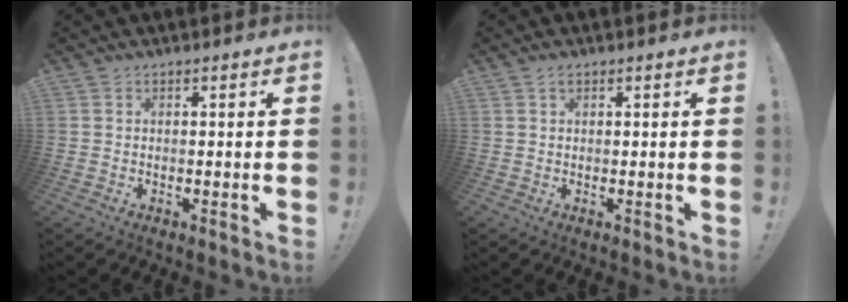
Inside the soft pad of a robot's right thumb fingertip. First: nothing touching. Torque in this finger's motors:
{"motor_torque": [-0.11, -0.01, -0.36, 0.10, 0.01]}